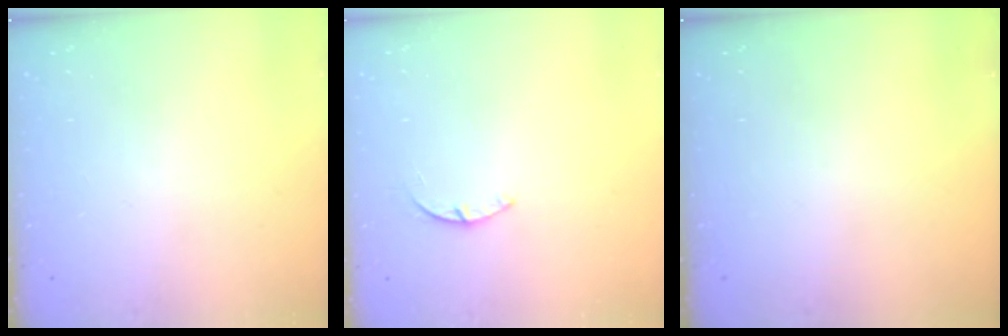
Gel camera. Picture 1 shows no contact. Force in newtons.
{"total": 1.4, "press": 1.4, "slide": 0.3}
{"total": 0.0}